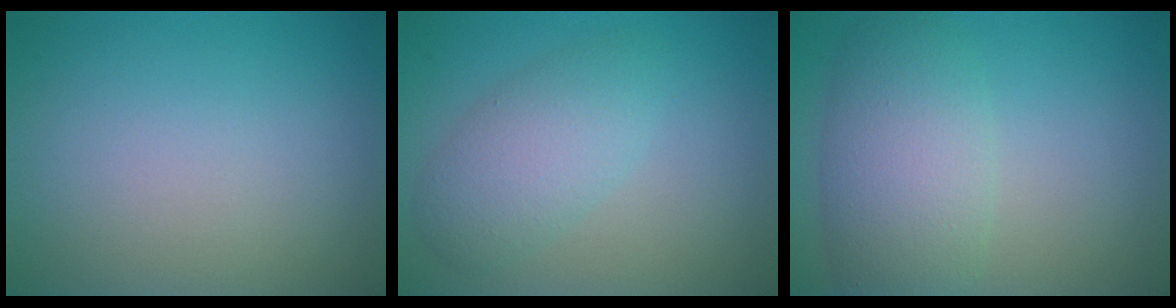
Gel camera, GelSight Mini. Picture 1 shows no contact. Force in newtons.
{"total": 3.9, "press": 3.9, "slide": 0.1}
{"total": 5.9, "press": 5.9, "slide": 0.0}